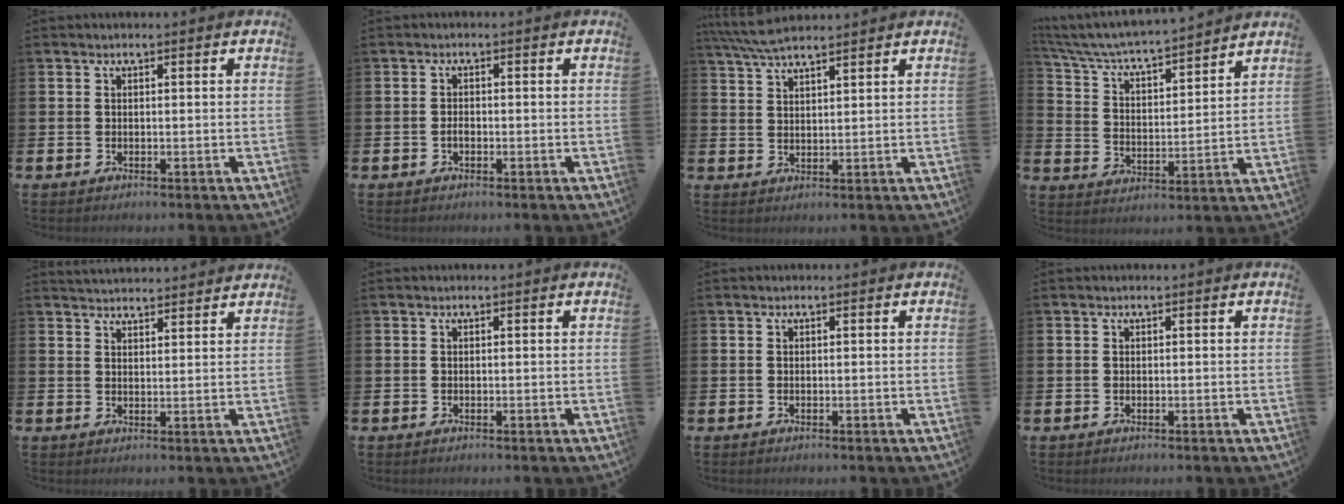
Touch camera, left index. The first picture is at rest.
{"total": 1.2, "force": [-0.5, 0.7, 0.8], "torque": [-0.007, -0.002, -0.011]}
{"total": 5.0, "force": [4.6, 0.6, 1.9], "torque": [-0.040, -0.015, 0.082]}
{"total": 5.7, "force": [5.5, 0.5, 1.7], "torque": [-0.057, -0.049, 0.086]}
{"total": 3.4, "force": [3.4, 0.3, 0.0], "torque": [0.001, -0.020, 0.061]}
{"total": 0.0}
{"total": 0.0}
{"total": 0.0}